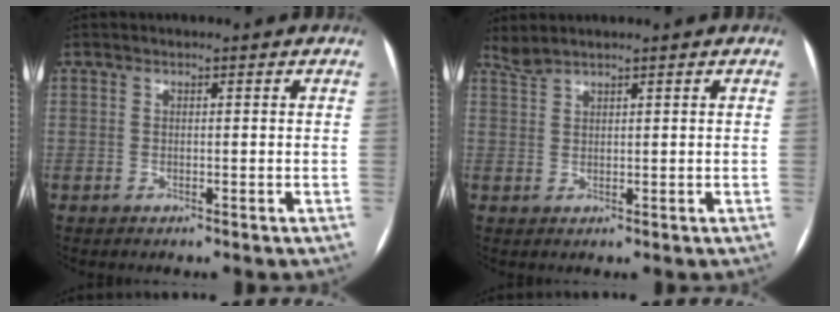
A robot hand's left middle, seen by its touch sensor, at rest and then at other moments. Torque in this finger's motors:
{"motor_torque": [0.03, -0.12, -0.02, -0.01]}